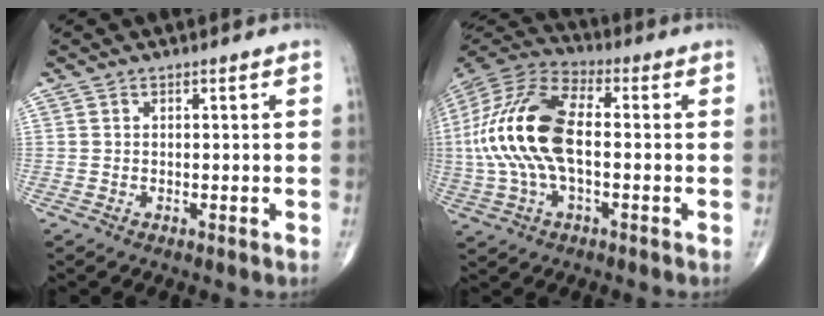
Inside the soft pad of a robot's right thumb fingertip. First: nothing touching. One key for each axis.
{"total": 18.9, "fx": -0.5, "fy": 9.2, "fz": 16.5, "tx": -0.360, "ty": 0.028, "tz": -0.013}